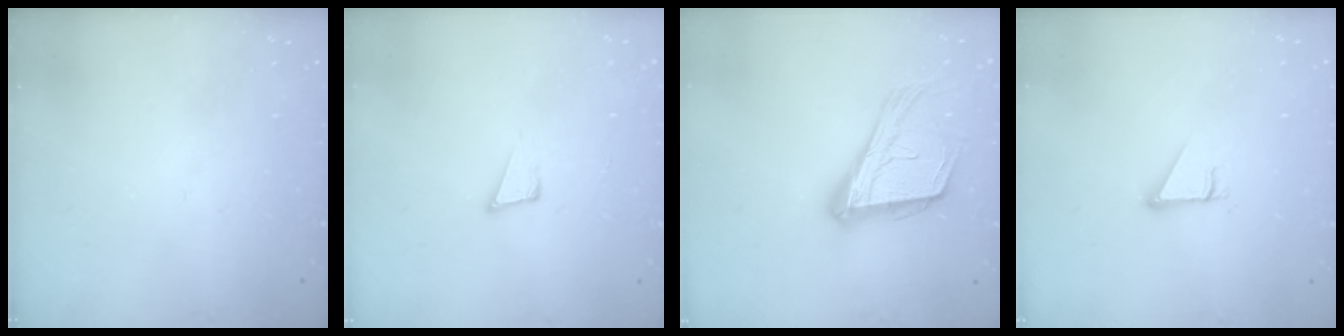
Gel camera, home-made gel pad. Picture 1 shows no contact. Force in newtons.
{"total": 3.9, "press": 2.6, "slide": 2.9}
{"total": 17.9, "press": 17.3, "slide": 4.5}
{"total": 2.7, "press": 2.7, "slide": 0.3}